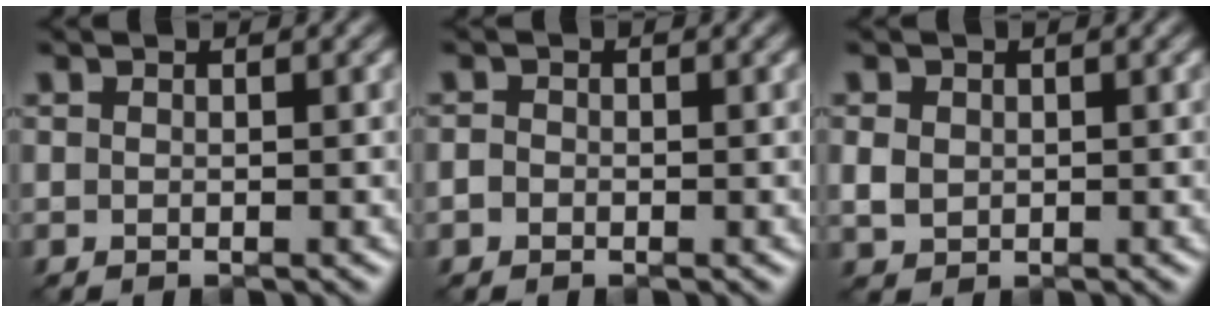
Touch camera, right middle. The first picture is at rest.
{"total": 0.8, "force": [-0.4, 0.7, 0.3], "torque": [-0.004, -0.001, -0.010]}
{"total": 1.8, "force": [0.2, 1.5, 0.9], "torque": [-0.021, -0.002, 0.004]}